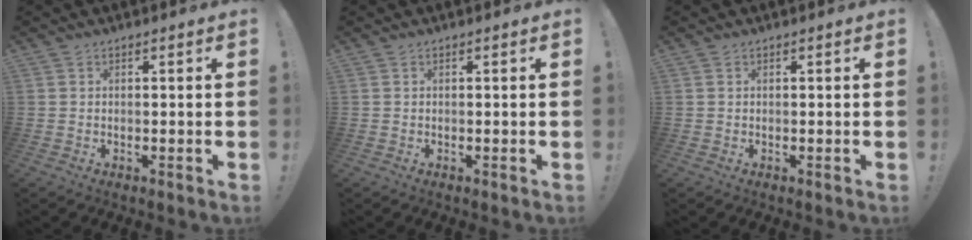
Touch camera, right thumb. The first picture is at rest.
{"total": 0.0}
{"total": 0.0}